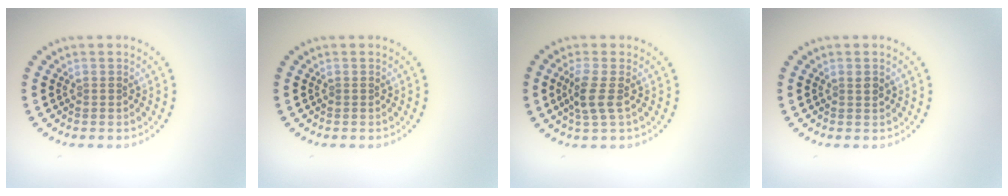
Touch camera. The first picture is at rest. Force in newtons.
{"total": 0.0}
{"total": 2.5, "press": 2.0, "slide": 1.5}
{"total": 0.8, "press": 0.7, "slide": 0.2}